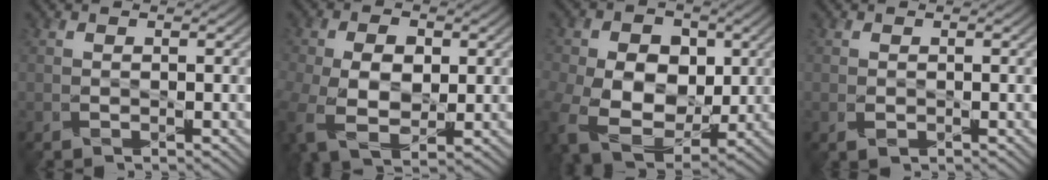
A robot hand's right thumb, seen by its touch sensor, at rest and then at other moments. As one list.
[{"total": 8.9, "force": [-1.3, 5.6, 6.8], "torque": [-0.160, -0.013, -0.026]}, {"total": 13.4, "force": [-1.7, 9.8, 9.0], "torque": [-0.192, -0.020, -0.020]}, {"total": 0.8, "force": [-0.2, 0.5, 0.5], "torque": [-0.012, -0.005, -0.002]}]